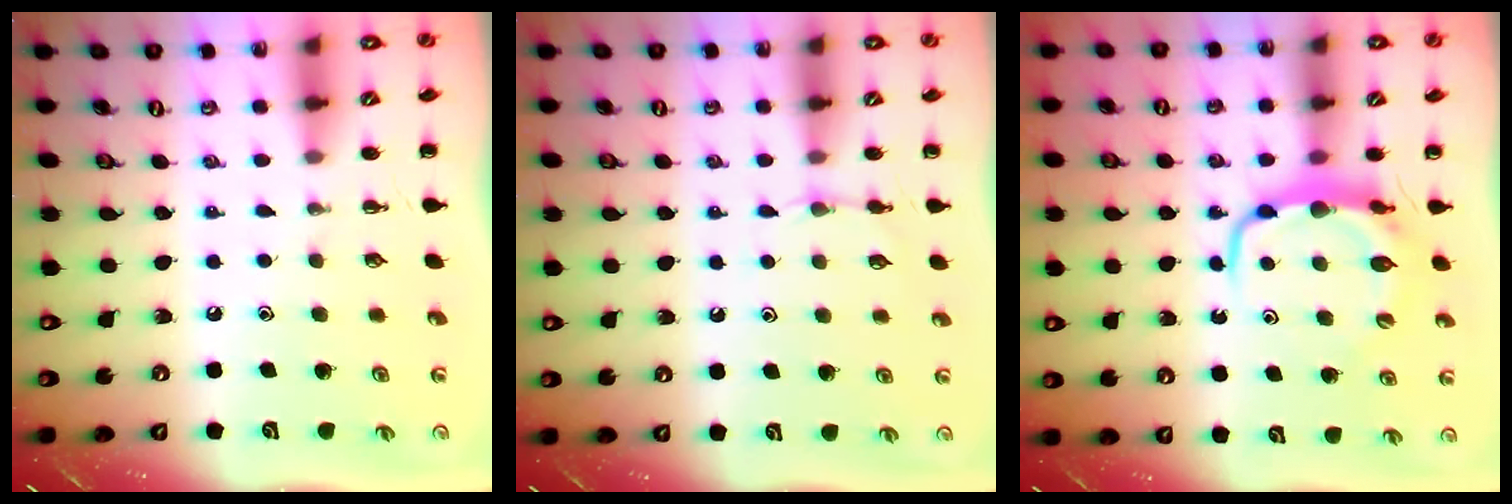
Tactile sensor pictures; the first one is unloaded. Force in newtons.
{"total": 3.6, "press": 3.4, "slide": 1.4}
{"total": 6.6, "press": 6.5, "slide": 1.0}